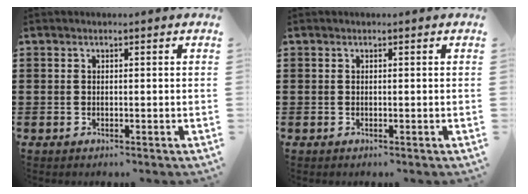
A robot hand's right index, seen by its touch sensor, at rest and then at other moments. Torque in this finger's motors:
{"motor_torque": [-0.01, 0.01, 0.00, -0.01]}